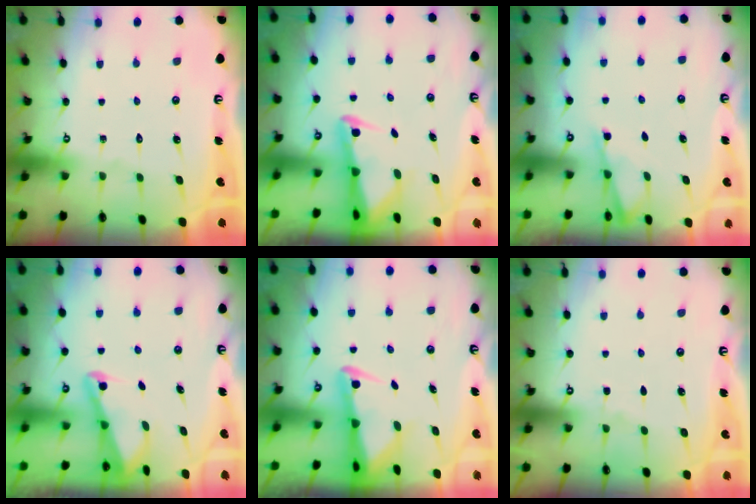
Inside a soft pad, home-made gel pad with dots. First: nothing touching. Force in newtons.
{"total": 2.6, "press": 2.5, "slide": 0.4}
{"total": 1.9, "press": 1.8, "slide": 0.4}
{"total": 2.1, "press": 2.0, "slide": 0.4}
{"total": 2.5, "press": 2.5, "slide": 0.5}
{"total": 3.6, "press": 3.5, "slide": 0.5}